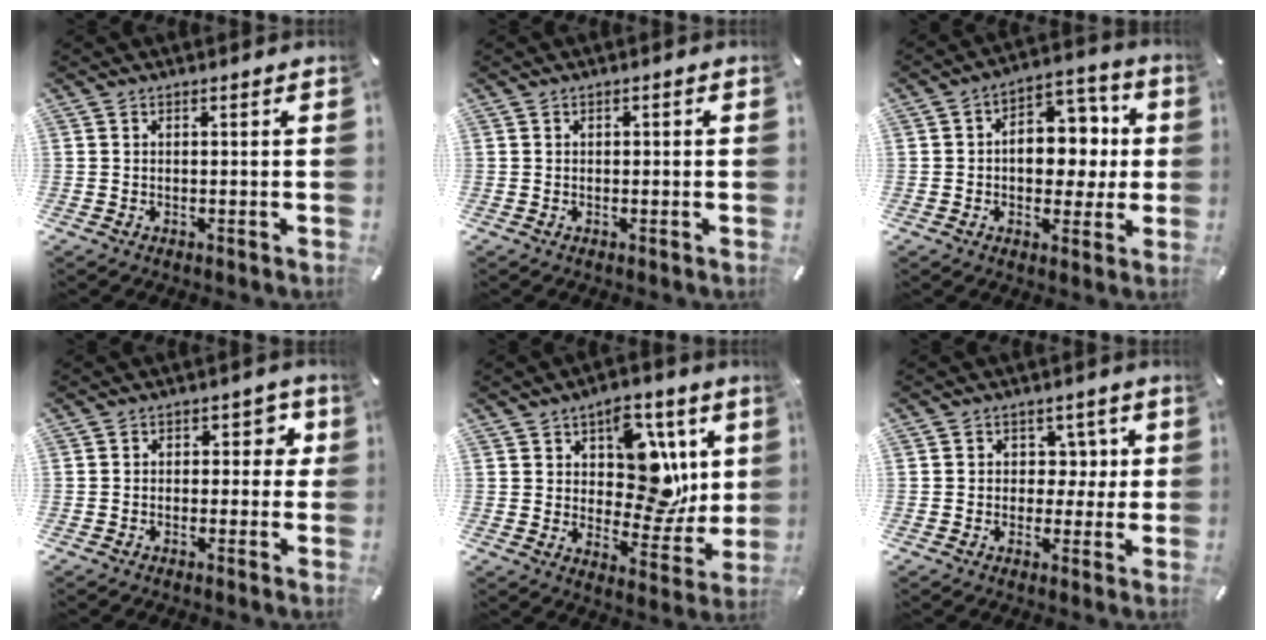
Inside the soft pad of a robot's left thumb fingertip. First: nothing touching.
{"total": 0.5, "force": [-0.2, 0.4, 0.2], "torque": [-0.003, 0.003, -0.005]}
{"total": 10.9, "force": [-0.1, 8.4, 7.0], "torque": [-0.083, -0.003, -0.001]}
{"total": 5.1, "force": [-0.1, 4.0, 3.3], "torque": [-0.034, 0.006, -0.011]}
{"total": 14.9, "force": [4.8, 10.4, 9.5], "torque": [-0.106, -0.032, 0.087]}
{"total": 6.2, "force": [0.5, 5.7, 2.5], "torque": [-0.022, 0.004, 0.004]}